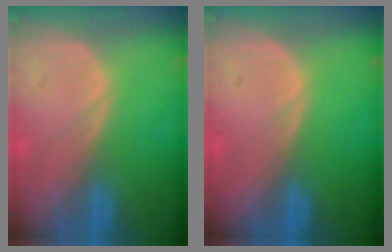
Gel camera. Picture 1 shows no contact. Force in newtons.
{"total": 0.0}